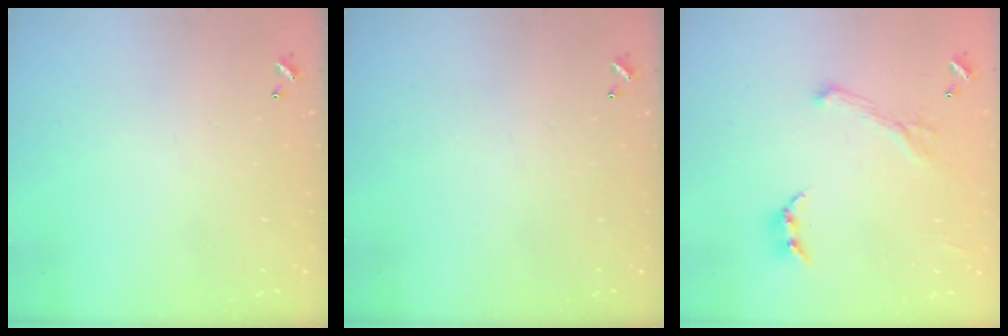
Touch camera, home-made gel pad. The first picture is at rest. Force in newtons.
{"total": 0.0}
{"total": 1.1, "press": 0.6, "slide": 0.9}